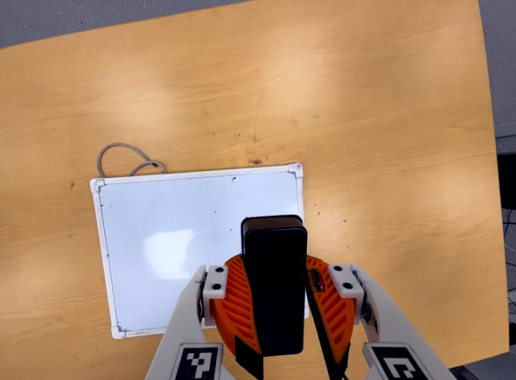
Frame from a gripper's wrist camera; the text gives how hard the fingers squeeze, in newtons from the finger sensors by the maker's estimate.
{"total": 11.8, "left": 11.5, "right": 12.1}